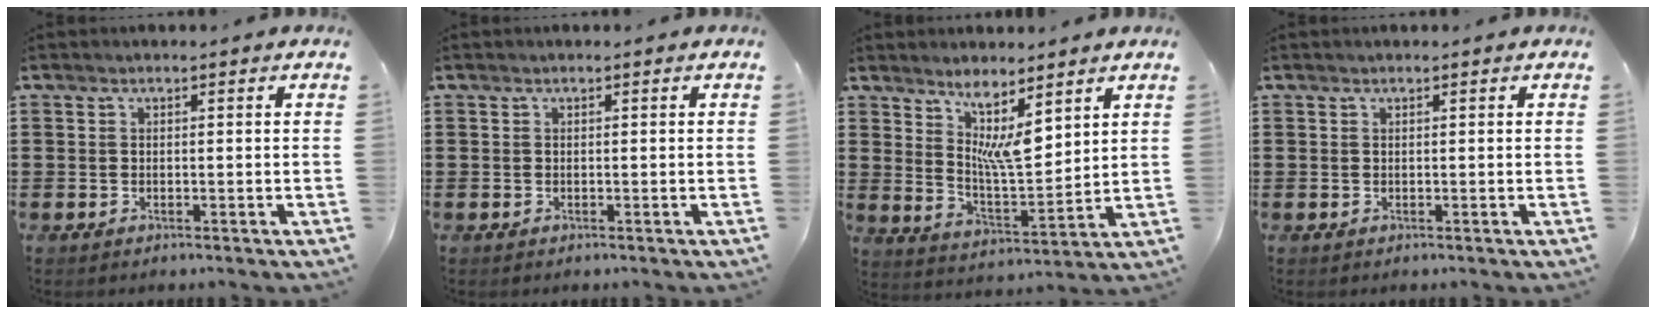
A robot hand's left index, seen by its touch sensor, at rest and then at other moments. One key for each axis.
{"total": 0.0}
{"total": 6.8, "fx": 4.3, "fy": 1.7, "fz": 5.0, "tx": -0.110, "ty": -0.017, "tz": 0.075}
{"total": 0.0}